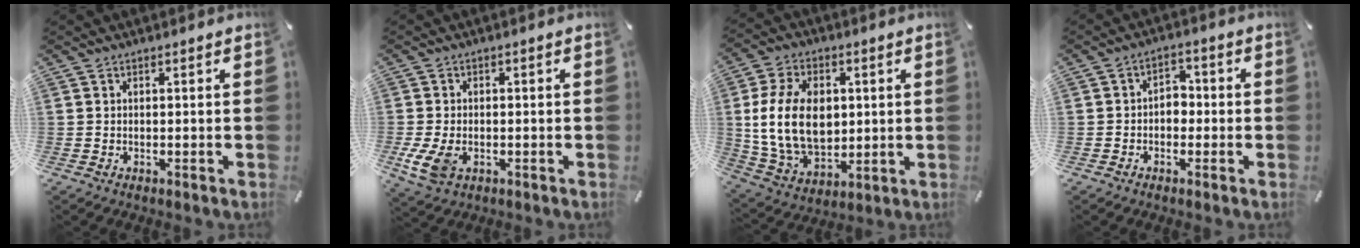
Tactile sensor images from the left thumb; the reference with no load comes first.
{"total": 5.9, "force": [-1.8, 3.9, 4.1], "torque": [-0.099, 0.000, -0.033]}
{"total": 16.3, "force": [1.4, 11.8, 11.2], "torque": [-0.238, 0.003, 0.024]}
{"total": 4.0, "force": [-1.3, 3.0, 2.2], "torque": [-0.033, 0.011, -0.028]}